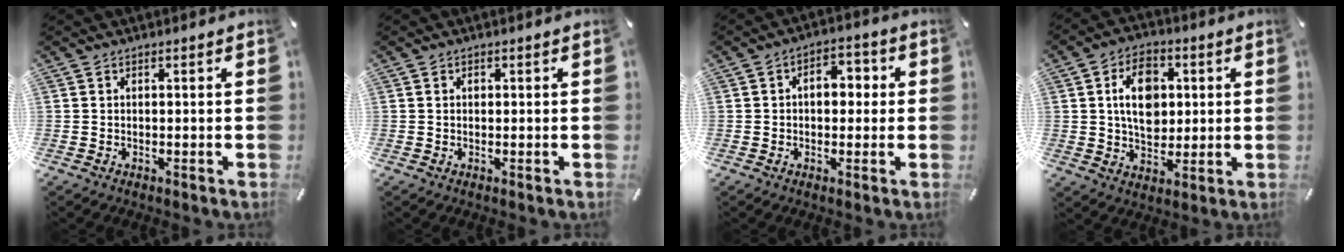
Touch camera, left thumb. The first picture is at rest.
{"total": 1.0, "force": [0.2, 0.7, 0.7], "torque": [-0.015, 0.002, 0.002]}
{"total": 6.2, "force": [0.0, 4.1, 4.6], "torque": [-0.057, 0.005, -0.009]}
{"total": 11.5, "force": [1.9, 8.4, 7.7], "torque": [-0.123, 0.008, 0.031]}